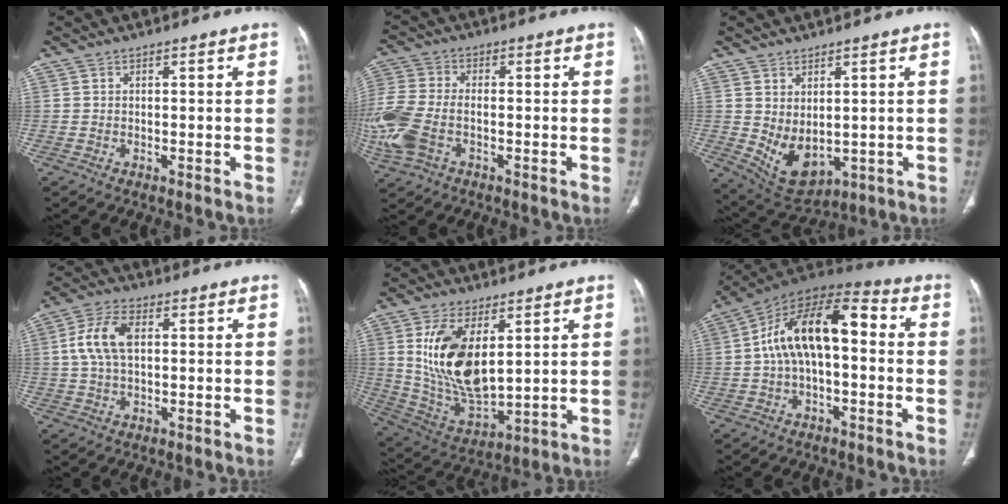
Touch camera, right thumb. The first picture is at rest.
{"total": 14.0, "force": [-3.7, 8.8, 10.3], "torque": [-0.273, 0.006, -0.070]}
{"total": 8.4, "force": [-0.1, 5.1, 6.6], "torque": [-0.098, -0.011, 0.029]}
{"total": 8.3, "force": [1.4, 4.6, 6.7], "torque": [-0.146, 0.017, 0.026]}
{"total": 16.7, "force": [4.5, 8.4, 13.7], "torque": [-0.251, -0.025, 0.103]}
{"total": 16.5, "force": [0.6, 8.3, 14.2], "torque": [-0.232, 0.049, -0.002]}